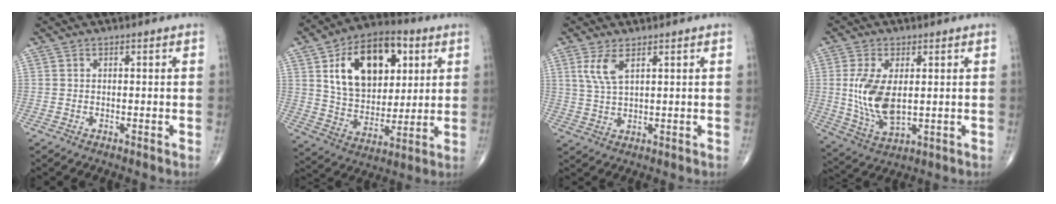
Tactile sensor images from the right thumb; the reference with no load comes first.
{"total": 20.6, "force": [6.8, 13.1, 14.5], "torque": [-0.189, -0.014, 0.116]}
{"total": 4.8, "force": [2.3, 1.7, 3.9], "torque": [-0.085, -0.006, 0.056]}
{"total": 11.2, "force": [0.9, 5.8, 9.6], "torque": [-0.192, -0.013, 0.030]}